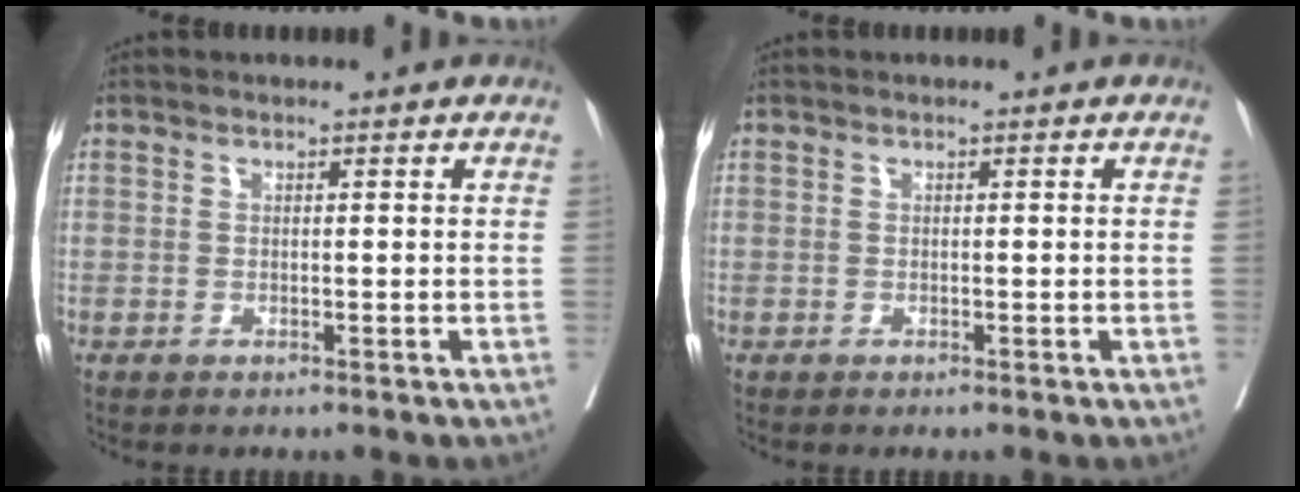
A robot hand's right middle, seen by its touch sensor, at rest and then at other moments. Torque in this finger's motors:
{"motor_torque": [0.31, -0.35, -0.10, -0.21]}